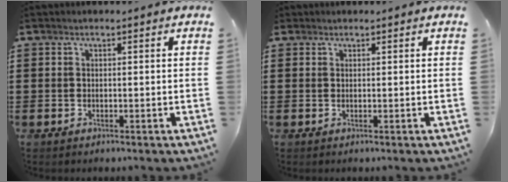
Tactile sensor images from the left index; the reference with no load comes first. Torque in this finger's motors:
{"motor_torque": [0.00, 0.00, -0.02, -0.04]}